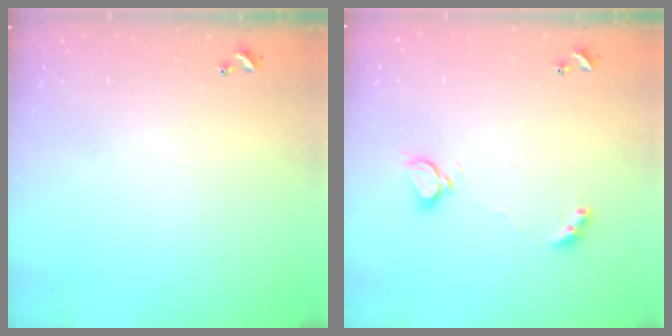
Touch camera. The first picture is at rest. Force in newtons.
{"total": 2.8, "press": 2.8, "slide": 0.3}